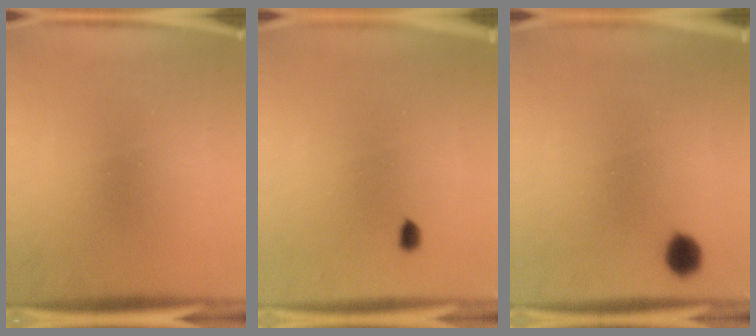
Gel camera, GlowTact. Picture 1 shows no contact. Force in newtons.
{"total": 1.2}
{"total": 5.1}